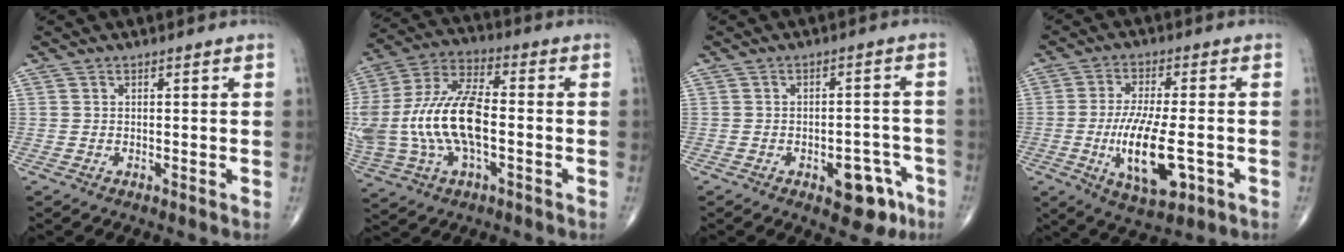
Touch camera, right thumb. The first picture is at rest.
{"total": 21.8, "force": [-2.3, 10.8, 18.8], "torque": [-0.424, 0.024, -0.038]}
{"total": 8.1, "force": [-4.0, 4.2, 5.7], "torque": [-0.045, 0.033, -0.044]}
{"total": 13.3, "force": [-3.2, 4.8, 12.0], "torque": [-0.217, -0.006, -0.047]}